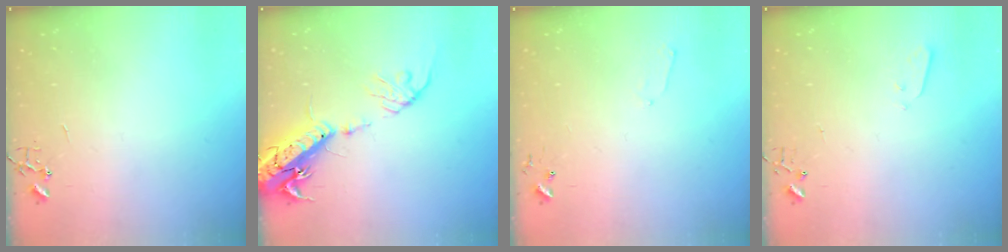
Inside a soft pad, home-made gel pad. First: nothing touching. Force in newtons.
{"total": 18.1, "press": 17.7, "slide": 3.8}
{"total": 5.1, "press": 5.0, "slide": 0.6}
{"total": 2.1, "press": 2.1, "slide": 0.3}